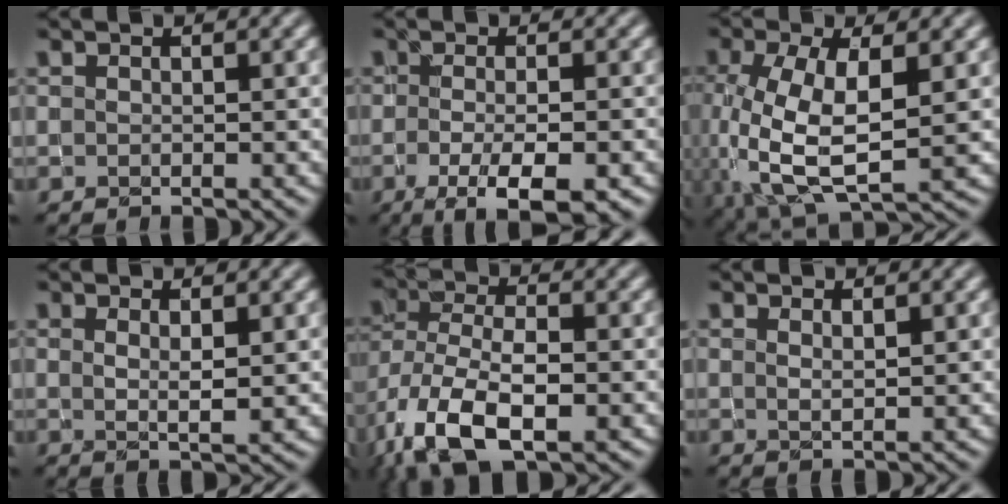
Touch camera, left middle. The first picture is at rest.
{"total": 5.9, "force": [-2.6, 1.6, 5.1], "torque": [-0.080, -0.010, -0.037]}
{"total": 8.9, "force": [-0.6, 4.3, 7.8], "torque": [-0.173, -0.006, -0.008]}
{"total": 1.9, "force": [0.8, 0.4, 1.7], "torque": [-0.030, -0.005, 0.016]}
{"total": 11.1, "force": [-5.0, 5.4, 8.4], "torque": [-0.181, -0.023, -0.086]}
{"total": 1.1, "force": [0.7, 0.2, 0.8], "torque": [-0.016, -0.001, 0.012]}